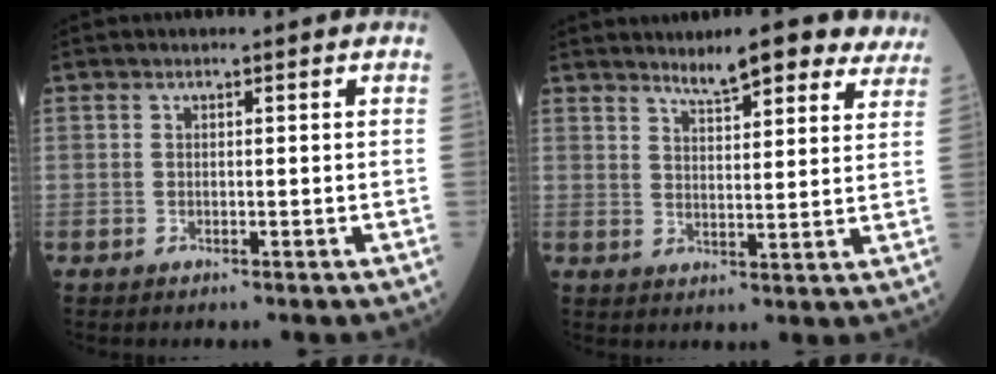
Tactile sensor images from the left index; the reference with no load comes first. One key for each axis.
{"total": 10.4, "fx": 8.8, "fy": 2.2, "fz": 5.1, "tx": -0.056, "ty": 0.003, "tz": 0.105}